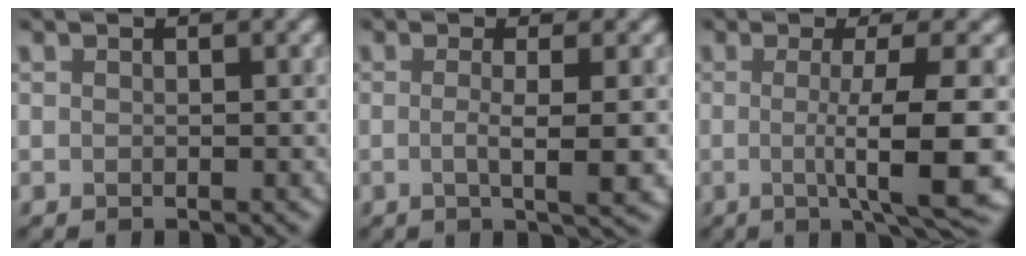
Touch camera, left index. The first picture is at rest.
{"total": 3.7, "force": [-0.4, 0.9, 3.6], "torque": [-0.050, 0.000, -0.005]}
{"total": 8.7, "force": [-1.3, 1.7, 8.4], "torque": [-0.111, -0.006, -0.016]}